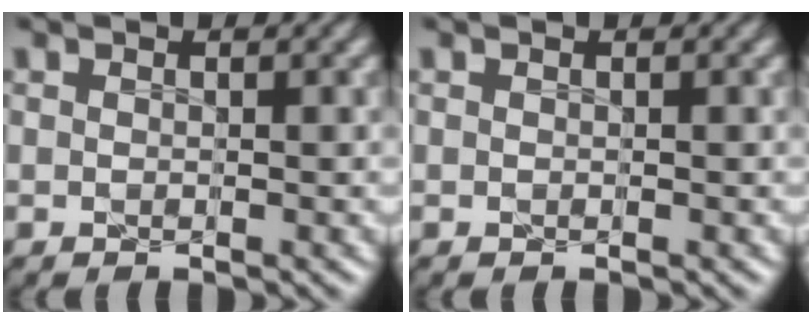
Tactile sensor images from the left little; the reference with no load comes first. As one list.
[{"total": 0.0}]